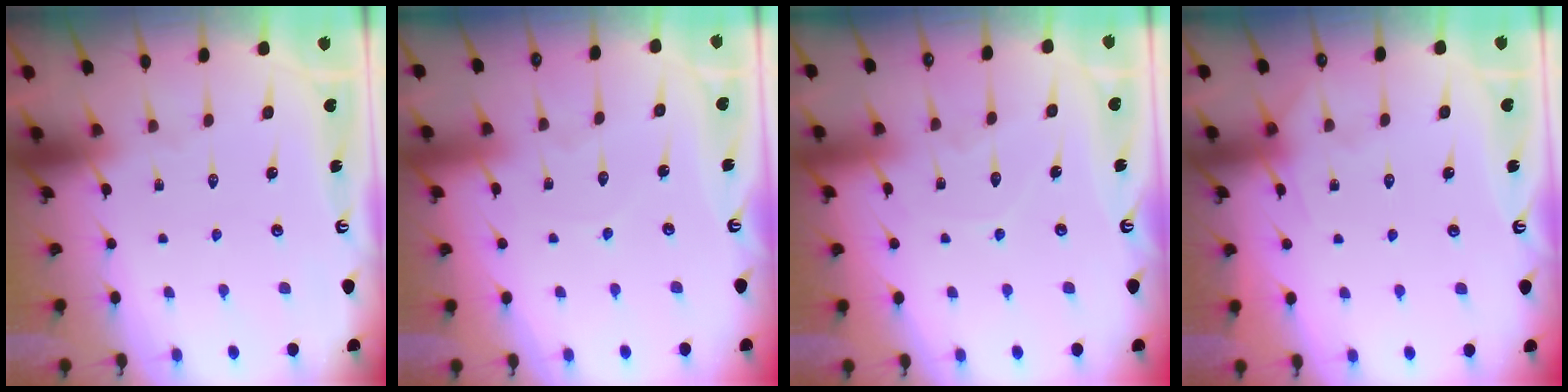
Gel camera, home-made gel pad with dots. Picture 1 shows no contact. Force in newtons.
{"total": 4.3, "press": 4.3, "slide": 0.1}
{"total": 5.7, "press": 5.7, "slide": 0.6}
{"total": 5.0, "press": 4.9, "slide": 0.6}